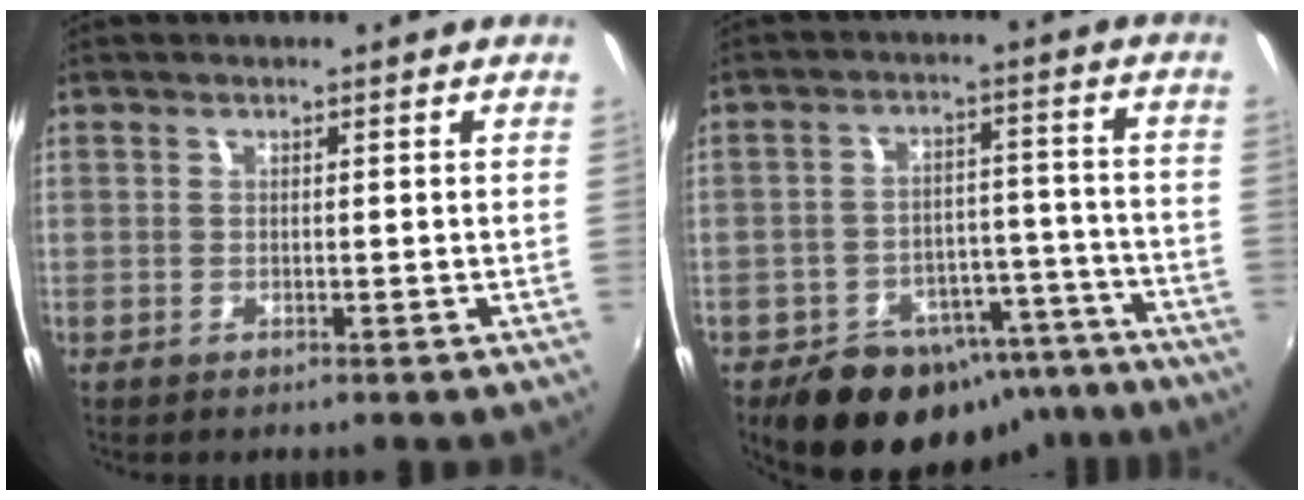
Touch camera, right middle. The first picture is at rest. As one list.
[{"total": 17.4, "force": [-12.4, 10.3, 6.6], "torque": [-0.129, 0.035, -0.147]}]